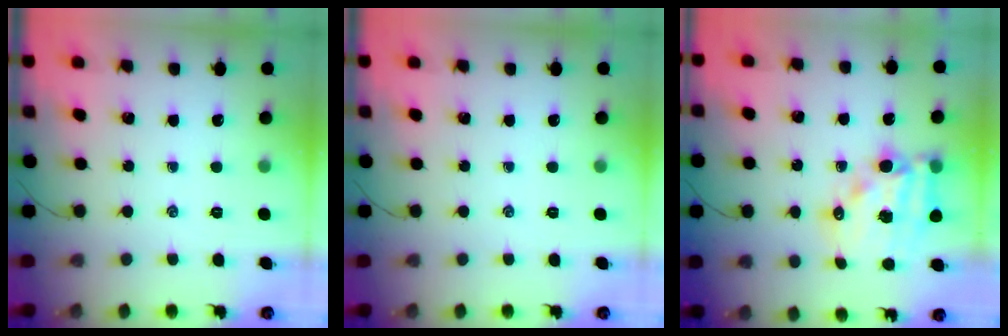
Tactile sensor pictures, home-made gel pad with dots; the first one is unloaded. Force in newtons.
{"total": 0.0}
{"total": 15.9, "press": 15.5, "slide": 3.7}